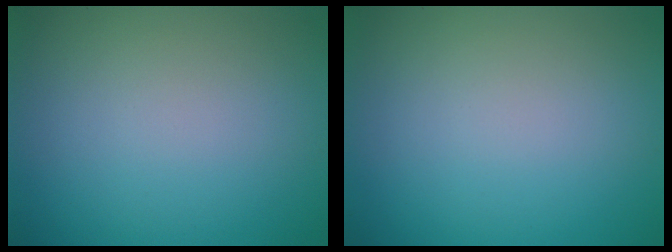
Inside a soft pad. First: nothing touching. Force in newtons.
{"total": 0.0}